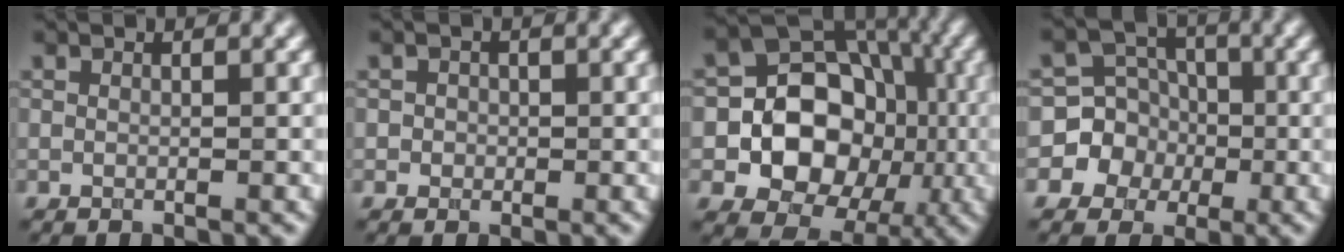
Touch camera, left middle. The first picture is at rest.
{"total": 1.0, "force": [0.0, 0.9, 0.2], "torque": [0.008, -0.004, -0.003]}
{"total": 11.2, "force": [-1.7, 9.3, 6.0], "torque": [-0.062, 0.001, -0.051]}
{"total": 6.3, "force": [-1.8, 6.0, 0.8], "torque": [0.001, 0.015, -0.050]}